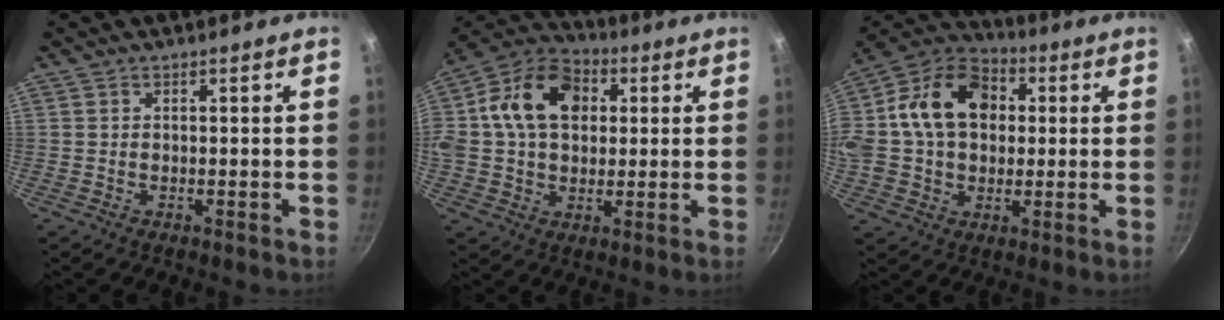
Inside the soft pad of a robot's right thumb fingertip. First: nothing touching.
{"total": 18.3, "force": [3.5, 13.3, 12.1], "torque": [-0.199, 0.031, 0.039]}
{"total": 20.9, "force": [2.8, 15.6, 13.6], "torque": [-0.230, 0.039, 0.032]}